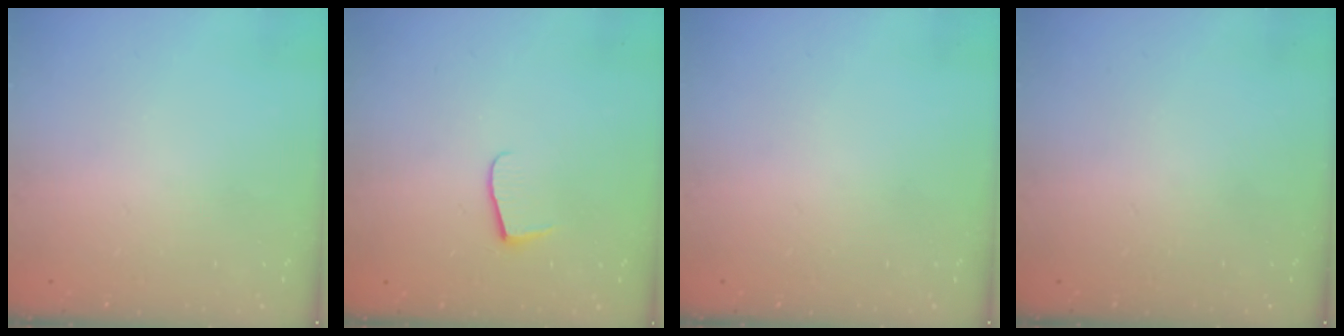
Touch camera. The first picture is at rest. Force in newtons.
{"total": 7.0, "press": 6.9, "slide": 0.5}
{"total": 0.0}
{"total": 0.0}